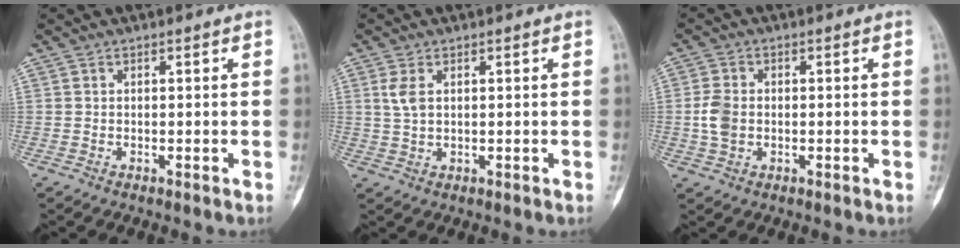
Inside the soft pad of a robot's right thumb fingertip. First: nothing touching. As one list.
[{"total": 3.4, "force": [1.0, 1.8, 2.6], "torque": [-0.060, 0.000, 0.024]}, {"total": 4.8, "force": [-0.3, 3.5, 3.2], "torque": [-0.070, 0.006, -0.007]}]